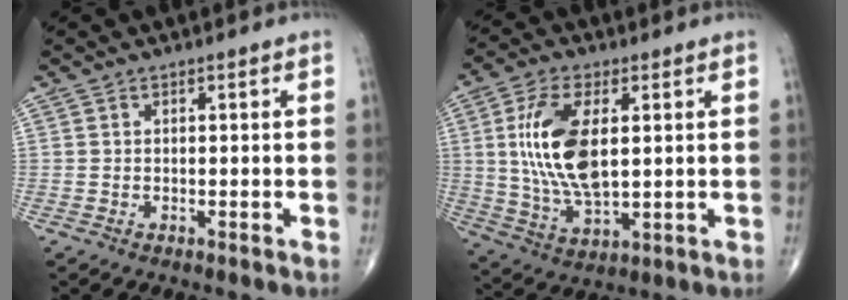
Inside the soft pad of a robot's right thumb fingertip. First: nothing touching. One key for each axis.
{"total": 14.5, "fx": 2.4, "fy": 6.9, "fz": 12.5, "tx": -0.250, "ty": -0.012, "tz": 0.052}